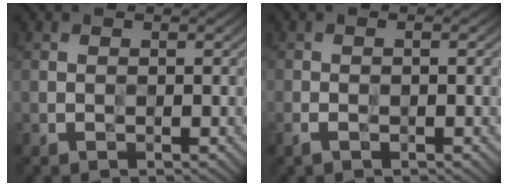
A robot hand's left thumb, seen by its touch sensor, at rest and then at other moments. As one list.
[{"total": 1.6, "force": [-0.8, 0.6, 1.2], "torque": [-0.027, -0.002, -0.018]}]